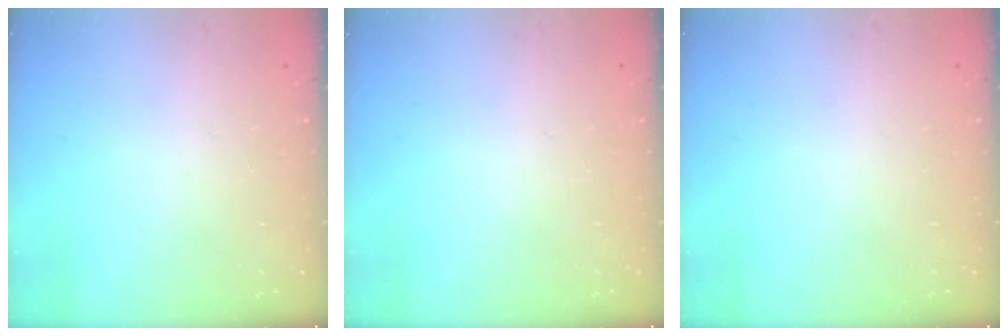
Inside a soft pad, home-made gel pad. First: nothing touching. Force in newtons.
{"total": 0.0}
{"total": 0.0}